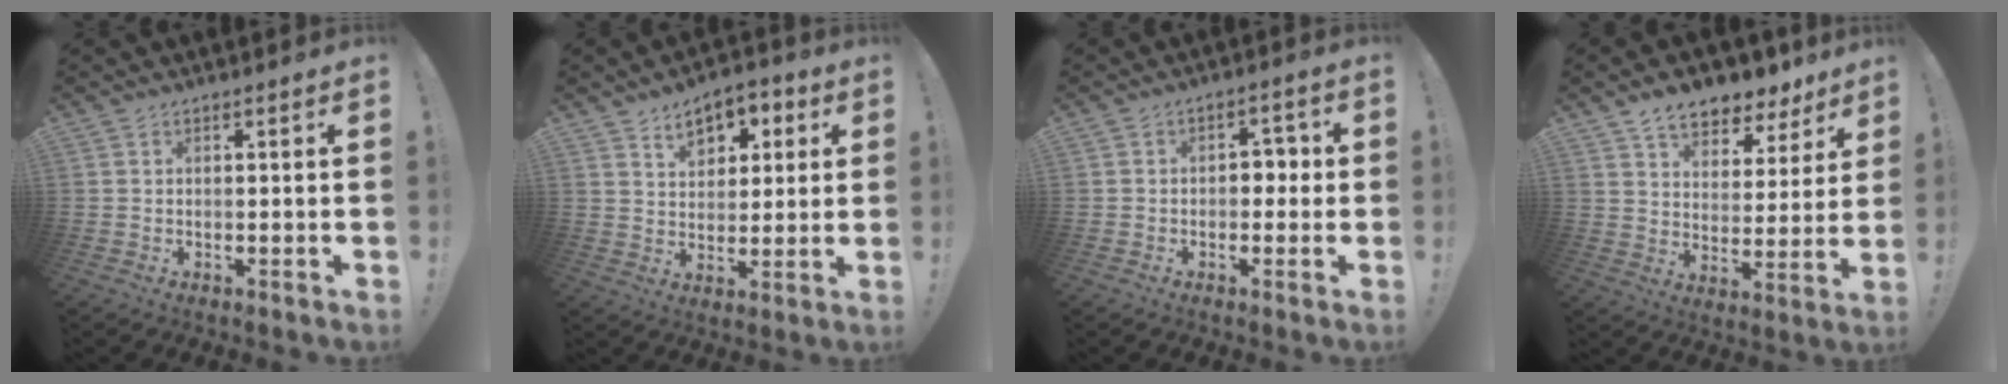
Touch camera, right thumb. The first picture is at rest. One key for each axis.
{"total": 9.0, "fx": 4.7, "fy": 6.2, "fz": 4.6, "tx": -0.060, "ty": -0.021, "tz": 0.085}
{"total": 4.8, "fx": -0.4, "fy": 3.7, "fz": 3.0, "tx": -0.038, "ty": 0.006, "tz": -0.011}
{"total": 10.0, "fx": 7.9, "fy": 4.9, "fz": 3.6, "tx": -0.056, "ty": -0.060, "tz": 0.145}